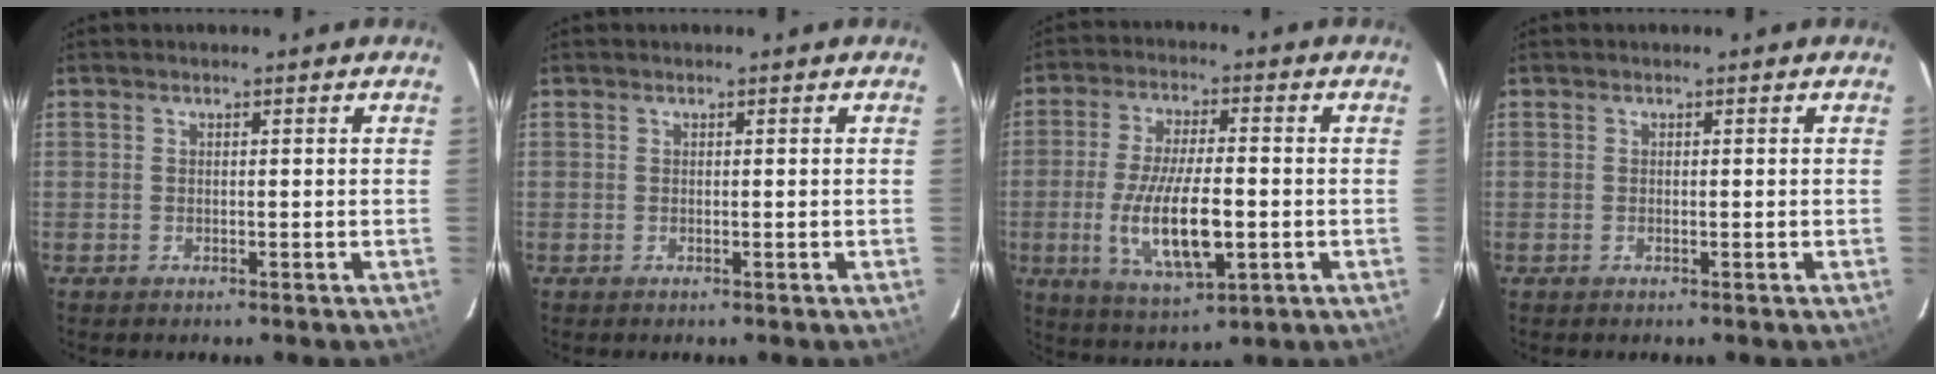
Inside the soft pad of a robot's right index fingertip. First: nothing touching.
{"total": 0.0}
{"total": 13.4, "force": [-2.8, 4.6, 12.2], "torque": [-0.242, -0.018, -0.044]}
{"total": 0.0}